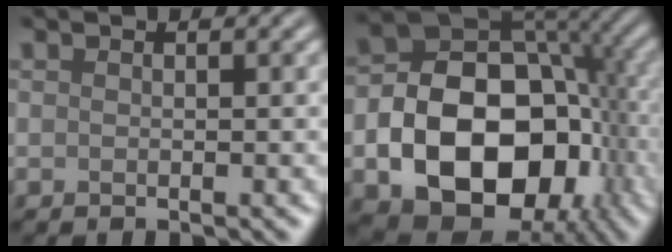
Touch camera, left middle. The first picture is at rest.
{"total": 15.5, "force": [-4.1, 10.8, 10.4], "torque": [-0.157, -0.020, -0.070]}